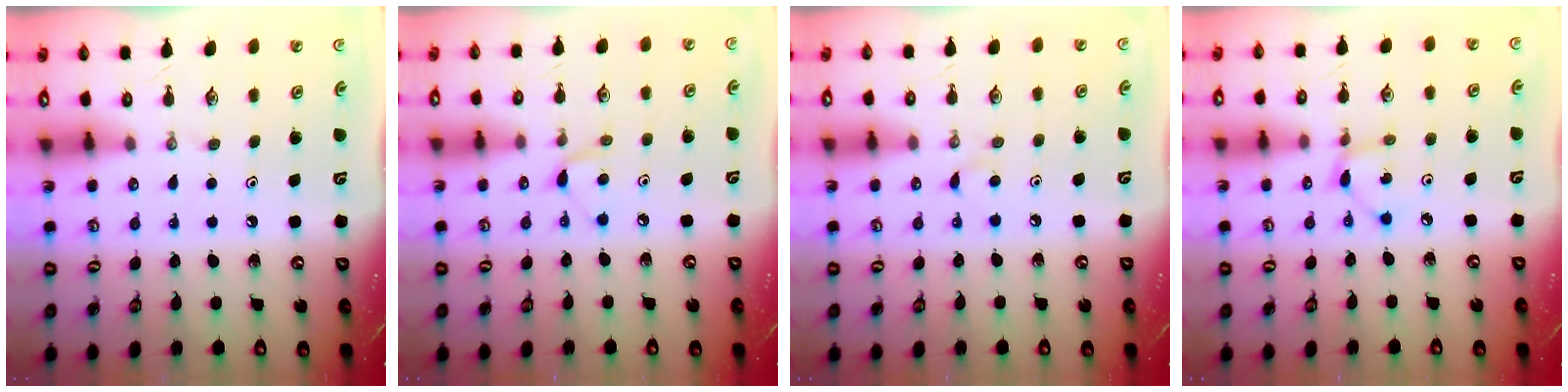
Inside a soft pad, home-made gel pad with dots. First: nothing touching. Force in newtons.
{"total": 5.5, "press": 5.4, "slide": 0.8}
{"total": 3.3, "press": 3.3, "slide": 0.5}
{"total": 3.3, "press": 3.3, "slide": 0.1}